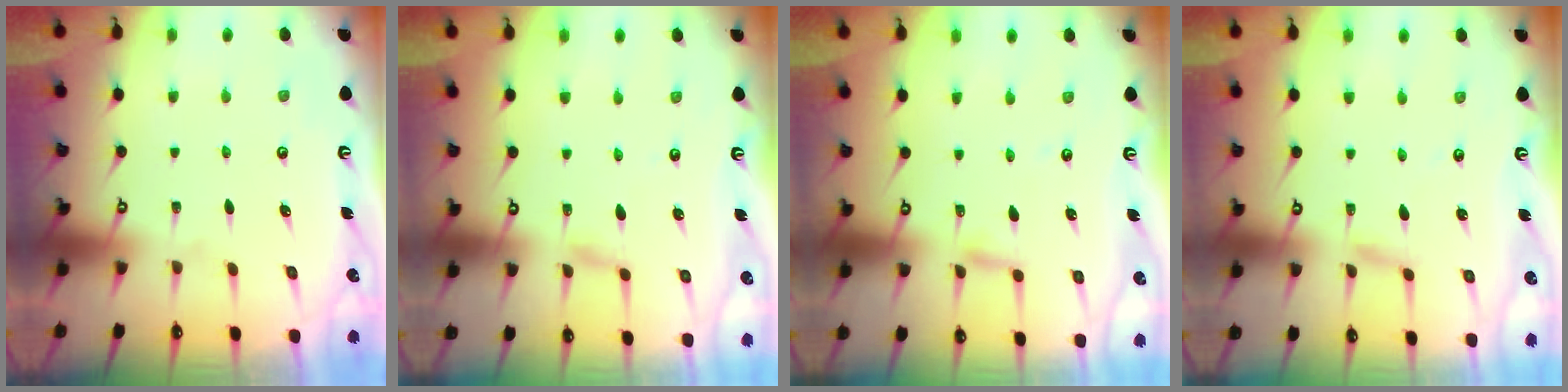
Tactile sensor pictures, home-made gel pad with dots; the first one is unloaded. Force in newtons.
{"total": 2.4, "press": 2.4, "slide": 0.3}
{"total": 2.8, "press": 2.8, "slide": 0.3}
{"total": 2.3, "press": 2.3, "slide": 0.2}